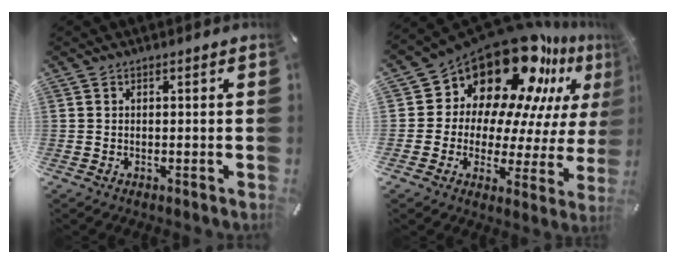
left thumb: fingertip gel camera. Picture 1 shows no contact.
{"total": 22.2, "force": [16.3, 11.9, 9.1], "torque": [-0.150, -0.144, 0.291]}